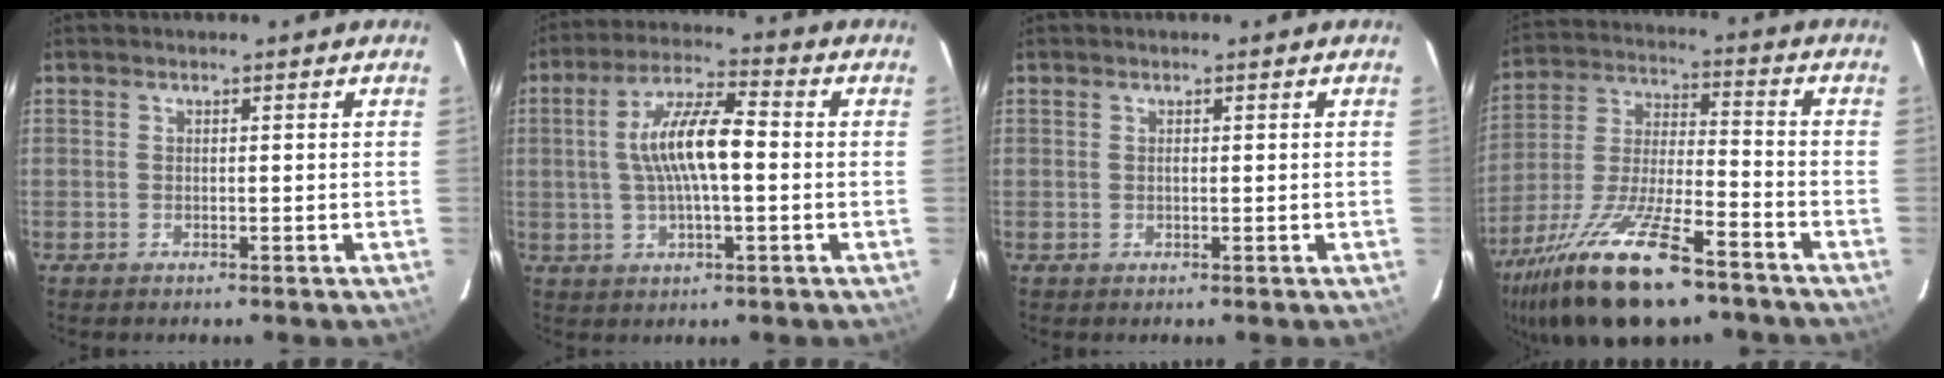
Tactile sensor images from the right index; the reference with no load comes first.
{"total": 10.8, "force": [0.0, 2.8, 10.4], "torque": [-0.194, 0.013, 0.001]}
{"total": 0.0}
{"total": 22.1, "force": [-14.7, 6.4, 15.3], "torque": [-0.308, -0.044, -0.259]}